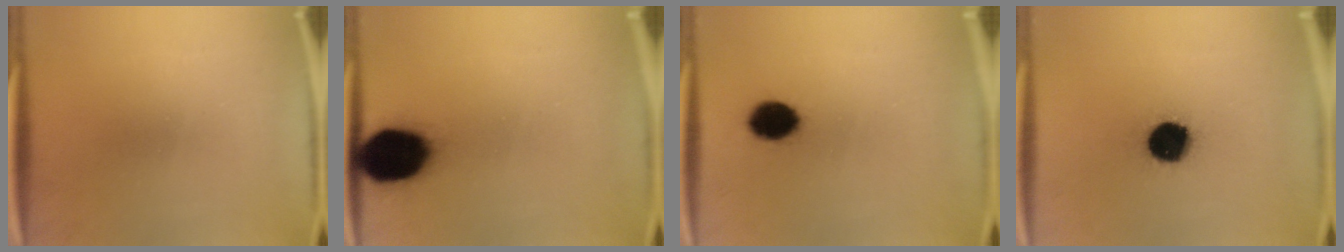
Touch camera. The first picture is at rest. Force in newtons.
{"total": 18.8}
{"total": 8.2}
{"total": 15.2}